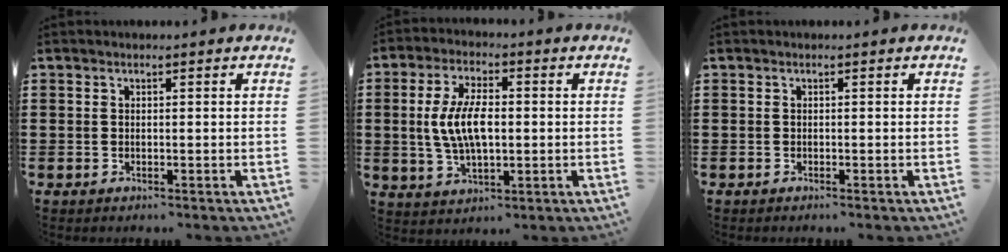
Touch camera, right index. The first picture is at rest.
{"total": 7.9, "force": [0.1, 3.6, 7.1], "torque": [-0.152, 0.004, -0.004]}
{"total": 0.0}